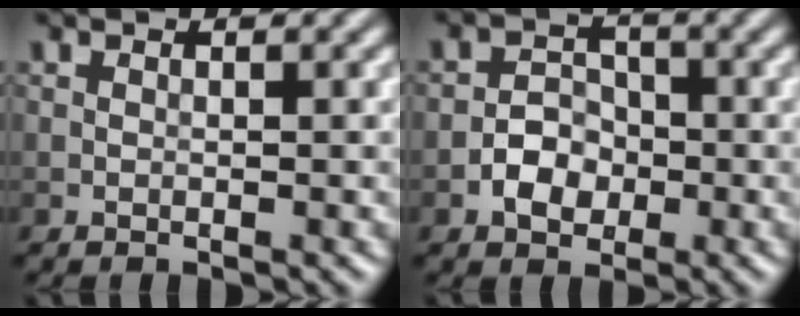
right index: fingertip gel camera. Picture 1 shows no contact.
{"total": 2.9, "force": [-1.1, 2.2, 1.5], "torque": [-0.019, 0.005, -0.023]}